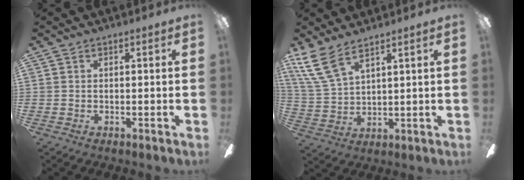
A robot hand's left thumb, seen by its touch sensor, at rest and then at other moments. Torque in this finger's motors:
{"motor_torque": [1.13, 0.77, 1.08, -0.61, 0.35]}